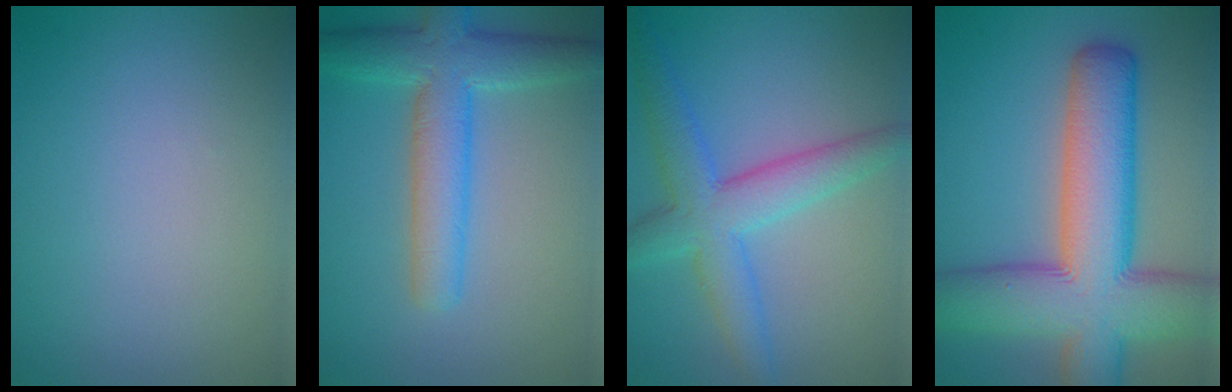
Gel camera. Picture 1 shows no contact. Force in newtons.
{"total": 6.0, "press": 6.0, "slide": 0.3}
{"total": 5.6, "press": 5.6, "slide": 0.2}
{"total": 12.6, "press": 12.6, "slide": 0.6}